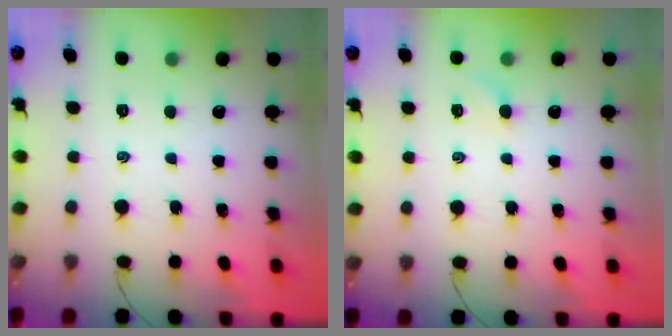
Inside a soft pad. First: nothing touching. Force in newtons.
{"total": 2.6, "press": 2.5, "slide": 0.8}